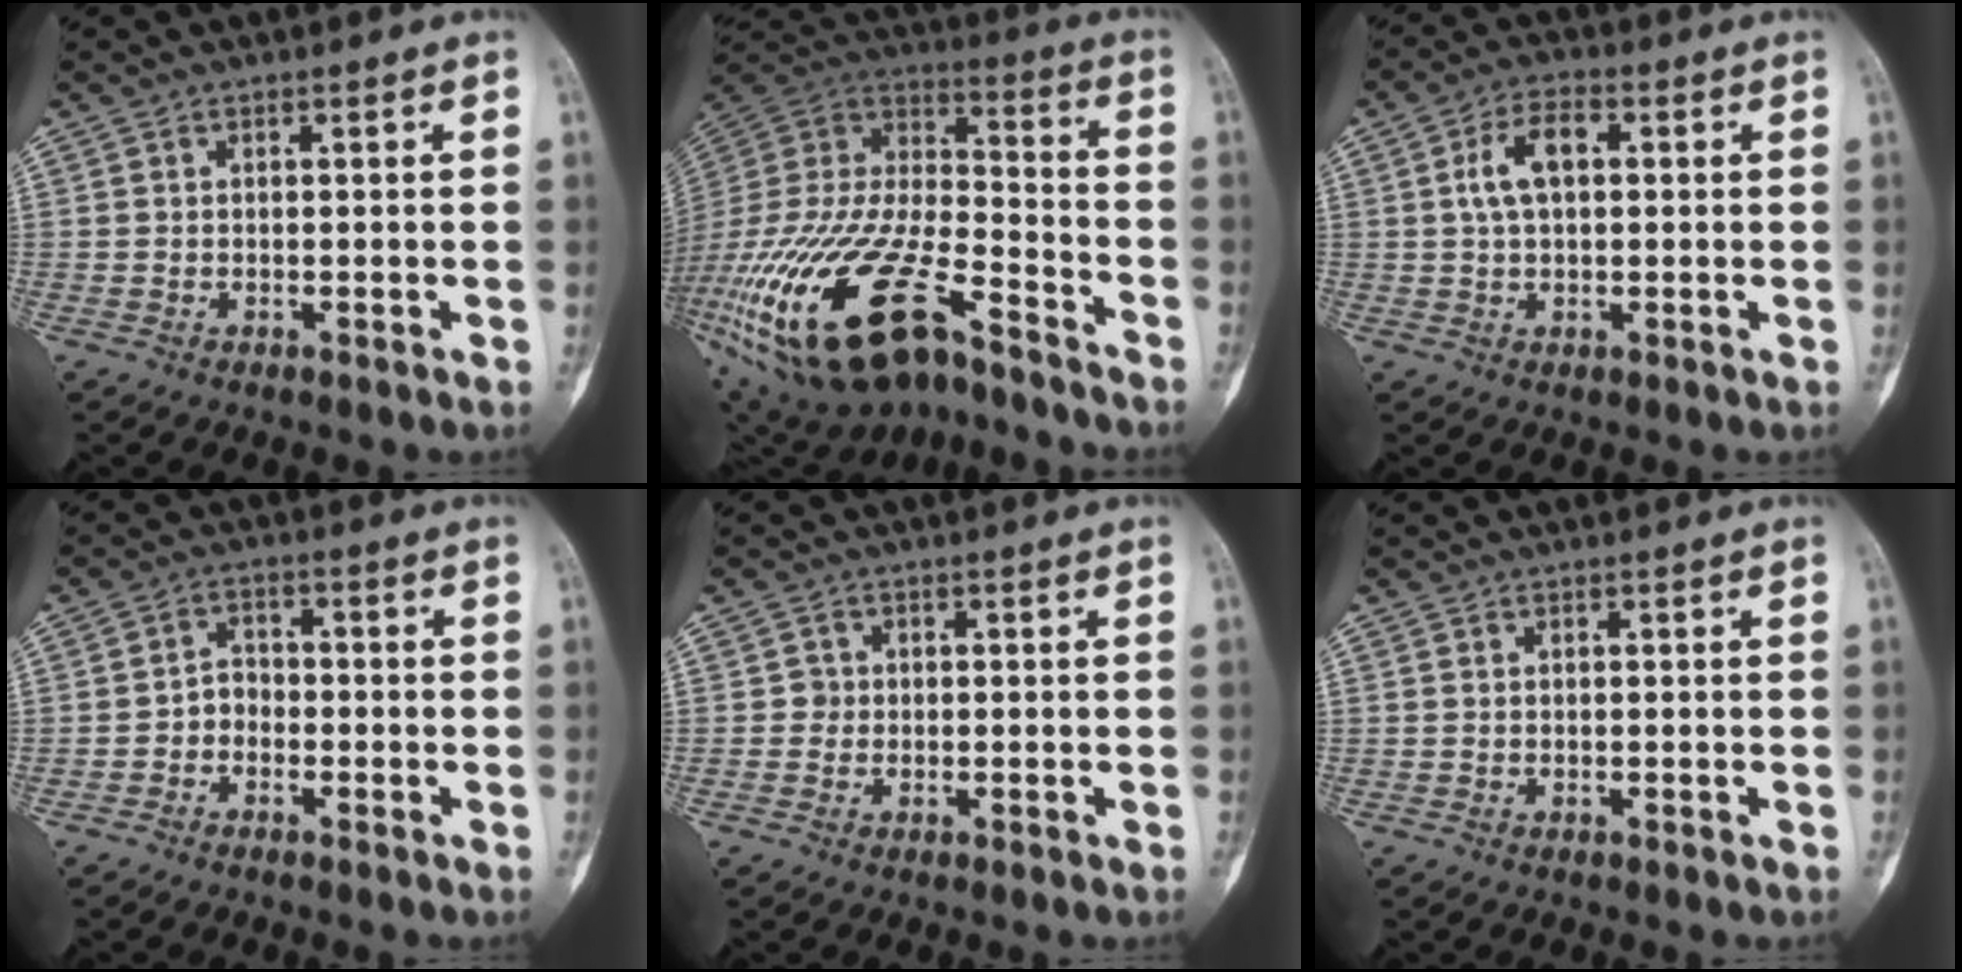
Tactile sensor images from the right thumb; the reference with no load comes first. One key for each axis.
{"total": 34.1, "fx": -18.7, "fy": 14.6, "fz": 24.5, "tx": -0.543, "ty": 0.023, "tz": -0.327}
{"total": 7.0, "fx": 1.3, "fy": 3.8, "fz": 5.7, "tx": -0.105, "ty": 0.016, "tz": 0.020}
{"total": 3.0, "fx": -1.5, "fy": 2.3, "fz": 1.2, "tx": 0.003, "ty": 0.016, "tz": -0.037}
{"total": 1.5, "fx": -0.1, "fy": 1.5, "fz": 0.2, "tx": 0.008, "ty": 0.007, "tz": -0.005}
{"total": 0.0}